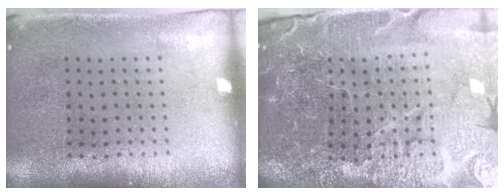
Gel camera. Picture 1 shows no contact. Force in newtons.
{"total": 5.5, "press": 5.2, "slide": 1.9}